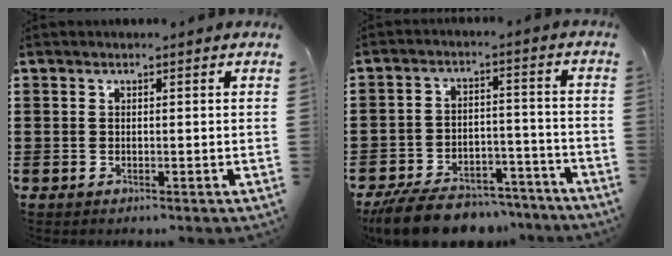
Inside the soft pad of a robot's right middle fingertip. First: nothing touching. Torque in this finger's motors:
{"motor_torque": [1.57, -0.57, 0.82, 0.21]}